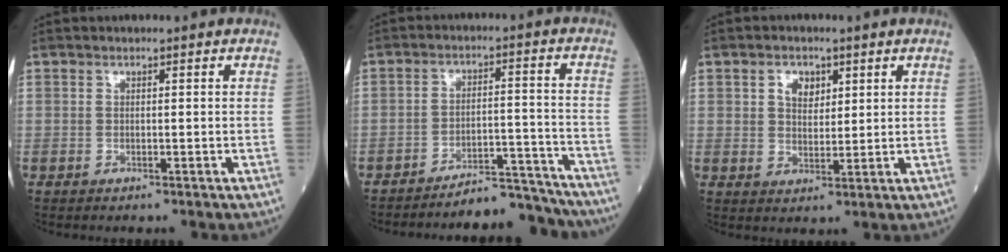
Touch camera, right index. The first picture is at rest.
{"total": 9.4, "force": [-9.3, 1.0, 0.6], "torque": [0.008, 0.040, -0.142]}
{"total": 3.8, "force": [1.7, 2.5, 2.3], "torque": [-0.040, 0.007, 0.031]}